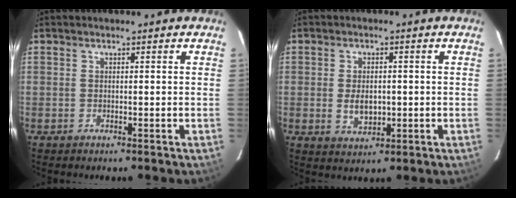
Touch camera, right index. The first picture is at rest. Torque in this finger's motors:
{"motor_torque": [0.14, 0.12, 0.11, 0.02]}